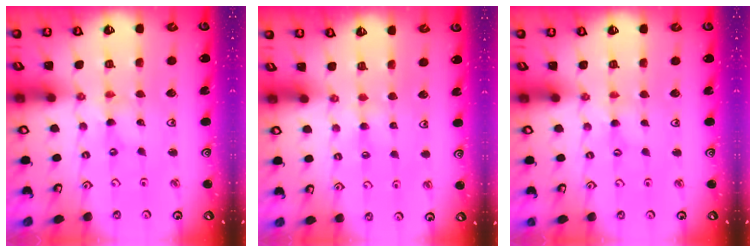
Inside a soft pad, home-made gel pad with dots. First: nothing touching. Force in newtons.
{"total": 2.9, "press": 2.8, "slide": 0.5}
{"total": 1.6, "press": 1.5, "slide": 0.3}